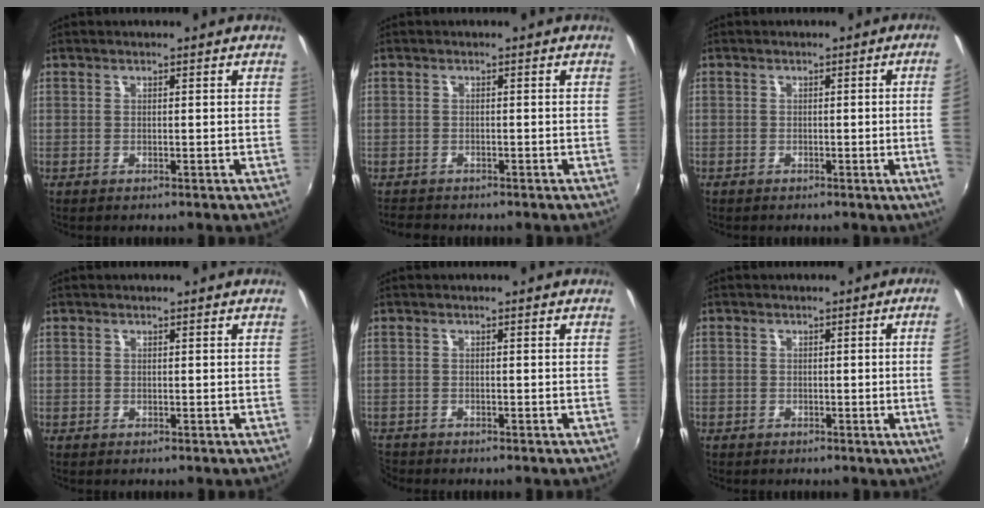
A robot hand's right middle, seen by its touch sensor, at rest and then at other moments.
{"total": 2.2, "force": [-1.9, 1.1, 0.1], "torque": [-0.009, -0.001, -0.037]}
{"total": 3.8, "force": [-0.1, -1.5, 3.5], "torque": [-0.053, -0.011, 0.002]}
{"total": 0.0}
{"total": 2.9, "force": [-2.7, 1.0, 0.3], "torque": [-0.019, -0.012, -0.055]}
{"total": 3.8, "force": [-0.3, -1.2, 3.6], "torque": [-0.058, -0.012, -0.002]}